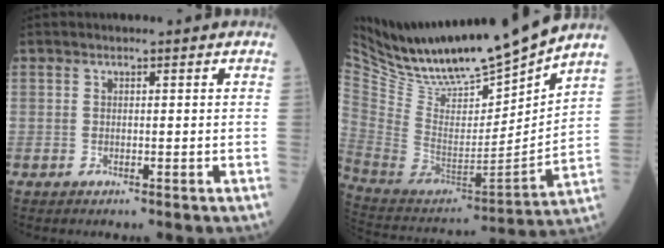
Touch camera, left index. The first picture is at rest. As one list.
[{"total": 18.6, "force": [17.1, 1.0, 7.4], "torque": [-0.148, -0.044, 0.307]}]